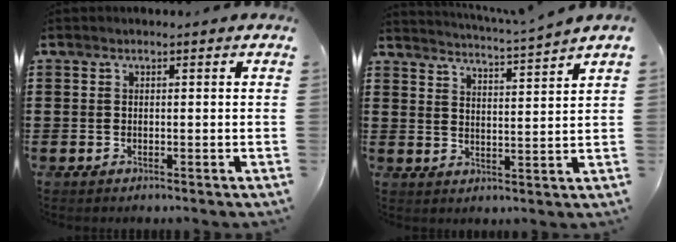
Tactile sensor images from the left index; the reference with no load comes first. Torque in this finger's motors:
{"motor_torque": [0.65, -1.49, 0.49, 0.08]}